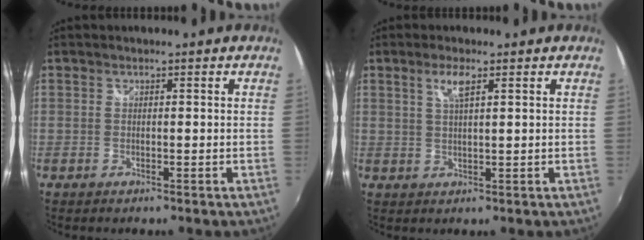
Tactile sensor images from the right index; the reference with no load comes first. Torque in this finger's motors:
{"motor_torque": [0.33, -0.02, 0.13, 0.05]}